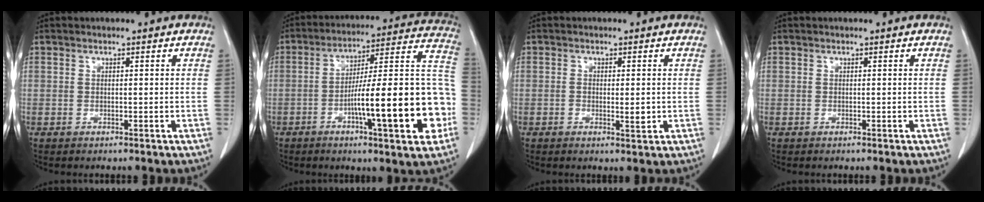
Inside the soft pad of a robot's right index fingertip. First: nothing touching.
{"total": 21.5, "force": [-6.4, 2.5, 20.3], "torque": [-0.248, 0.023, -0.092]}
{"total": 2.3, "force": [-0.3, 0.7, 2.2], "torque": [-0.034, -0.004, -0.004]}
{"total": 0.0}